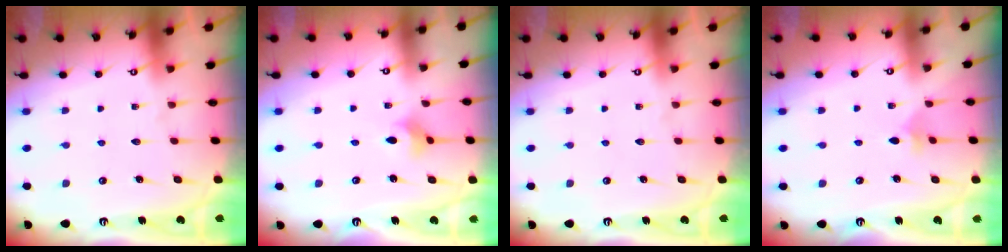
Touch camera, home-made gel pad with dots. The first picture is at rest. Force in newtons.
{"total": 2.7, "press": 2.7, "slide": 0.5}
{"total": 0.0}
{"total": 2.6, "press": 2.6, "slide": 0.6}